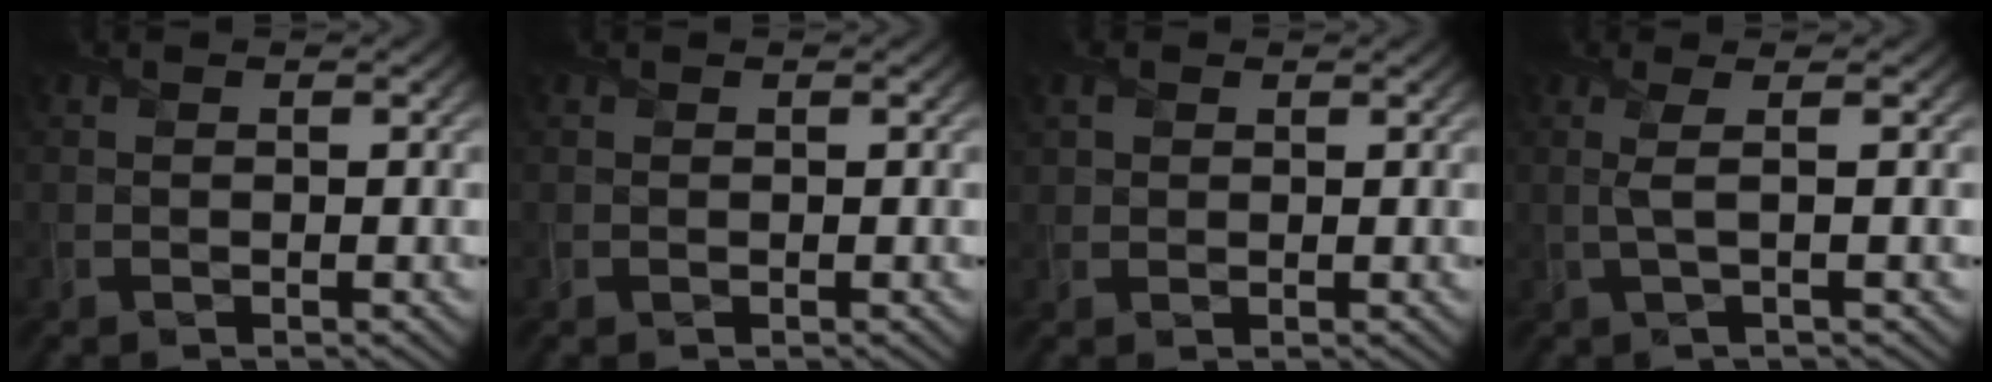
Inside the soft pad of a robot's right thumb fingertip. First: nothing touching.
{"total": 0.0}
{"total": 2.0, "force": [1.1, 1.5, 0.8], "torque": [-0.020, 0.006, 0.021]}
{"total": 2.8, "force": [0.3, 0.4, 2.7], "torque": [-0.053, 0.007, -0.003]}